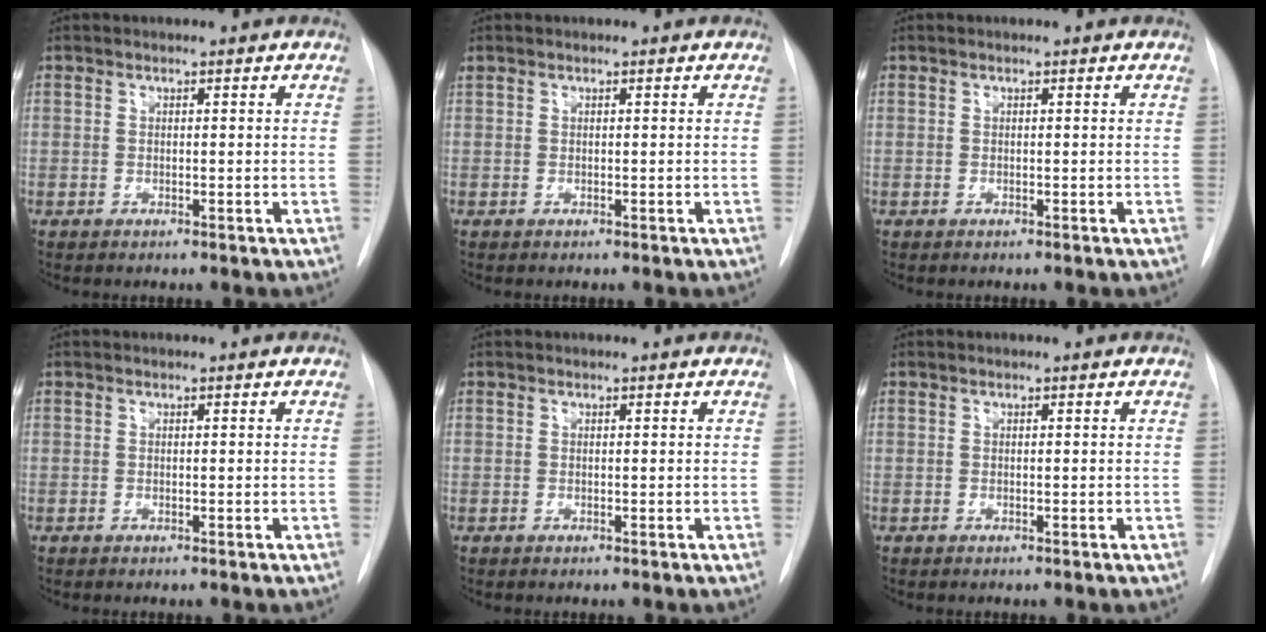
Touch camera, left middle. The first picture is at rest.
{"total": 0.0}
{"total": 0.0}
{"total": 0.0}
{"total": 0.0}
{"total": 0.0}